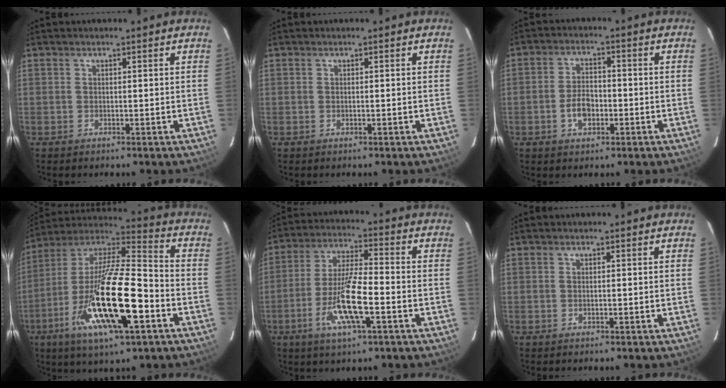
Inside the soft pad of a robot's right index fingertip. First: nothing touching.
{"total": 0.0}
{"total": 5.4, "force": [-1.9, 3.4, 3.8], "torque": [-0.078, 0.009, -0.030]}
{"total": 24.4, "force": [-9.6, 6.0, 21.6], "torque": [-0.406, -0.043, -0.177]}
{"total": 11.9, "force": [-4.5, 2.3, 10.8], "torque": [-0.219, -0.007, -0.085]}
{"total": 0.0}